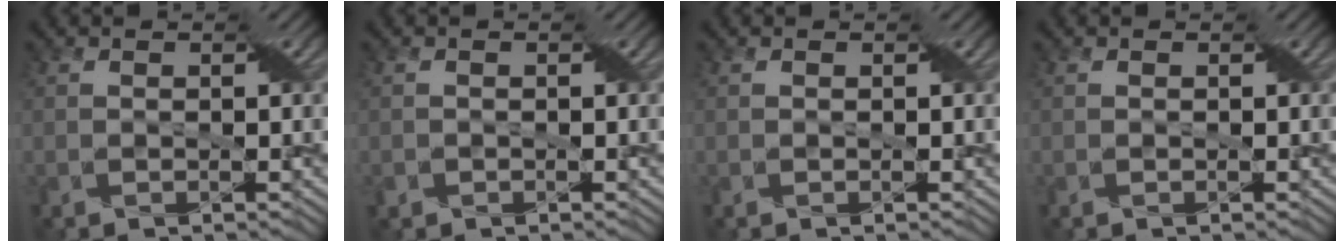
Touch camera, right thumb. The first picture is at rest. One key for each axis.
{"total": 0.8, "fx": -0.4, "fy": 0.6, "fz": 0.1, "tx": -0.005, "ty": -0.003, "tz": -0.008}
{"total": 0.0}
{"total": 0.0}